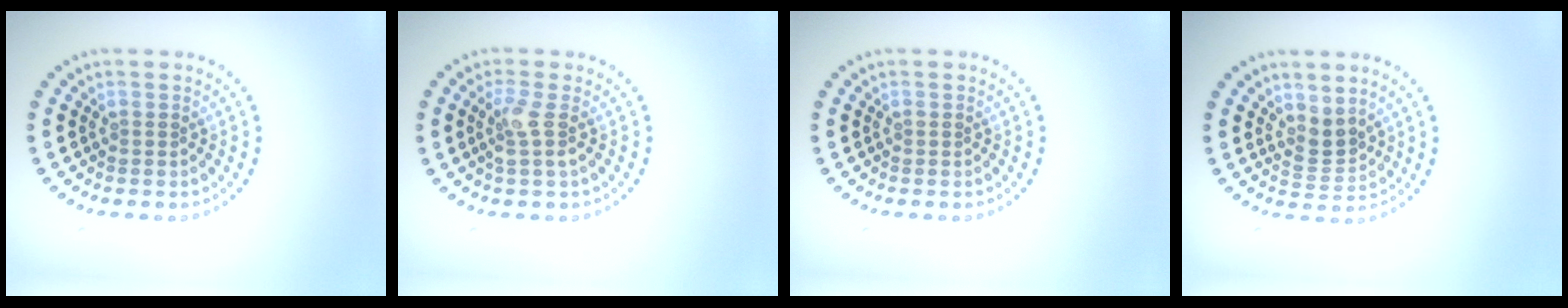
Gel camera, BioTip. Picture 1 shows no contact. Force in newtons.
{"total": 1.8, "press": 1.5, "slide": 1.1}
{"total": 0.0}
{"total": 2.4, "press": 1.7, "slide": 1.6}